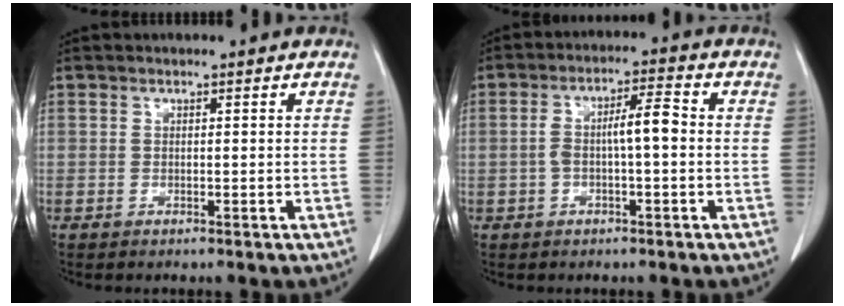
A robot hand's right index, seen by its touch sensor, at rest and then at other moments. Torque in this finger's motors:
{"motor_torque": [0.26, 0.07, 0.17, 0.04]}